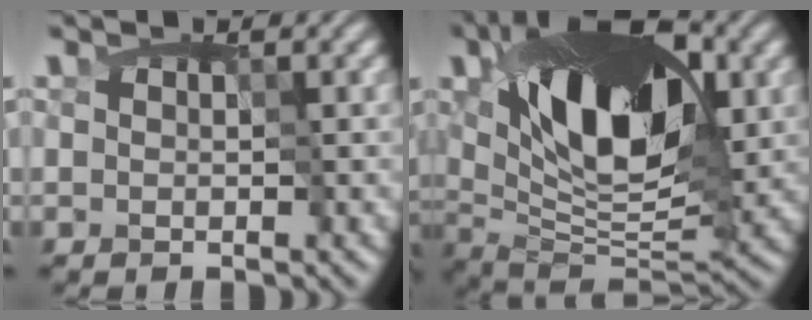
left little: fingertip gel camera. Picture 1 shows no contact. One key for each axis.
{"total": 13.0, "fx": 2.9, "fy": 6.5, "fz": 10.9, "tx": -0.174, "ty": 0.001, "tz": 0.044}